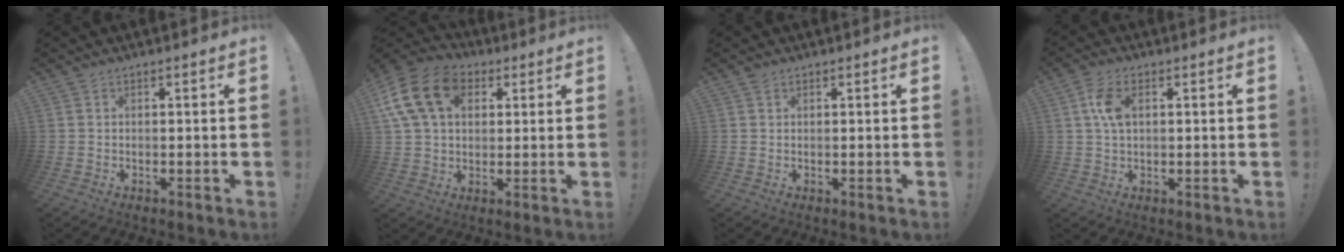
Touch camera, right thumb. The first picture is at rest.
{"total": 17.7, "force": [6.0, 12.8, 10.7], "torque": [-0.186, -0.008, 0.117]}
{"total": 0.7, "force": [0.5, 0.4, 0.1], "torque": [0.000, -0.001, 0.010]}
{"total": 7.0, "force": [1.6, 4.0, 5.4], "torque": [-0.103, -0.003, 0.026]}